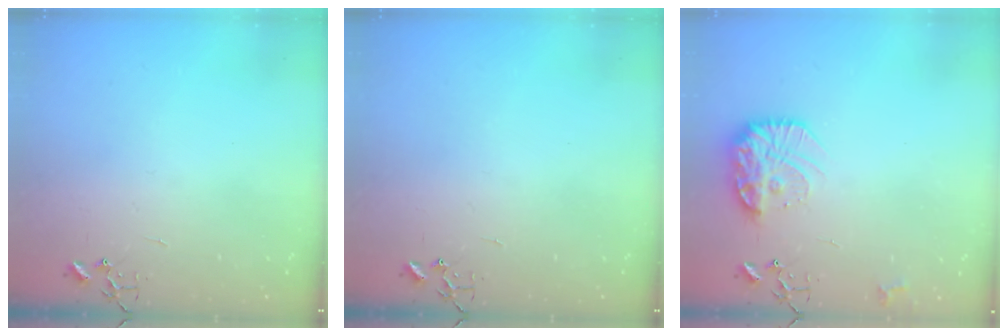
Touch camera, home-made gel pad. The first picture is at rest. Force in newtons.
{"total": 0.0}
{"total": 16.1, "press": 16.0, "slide": 1.4}